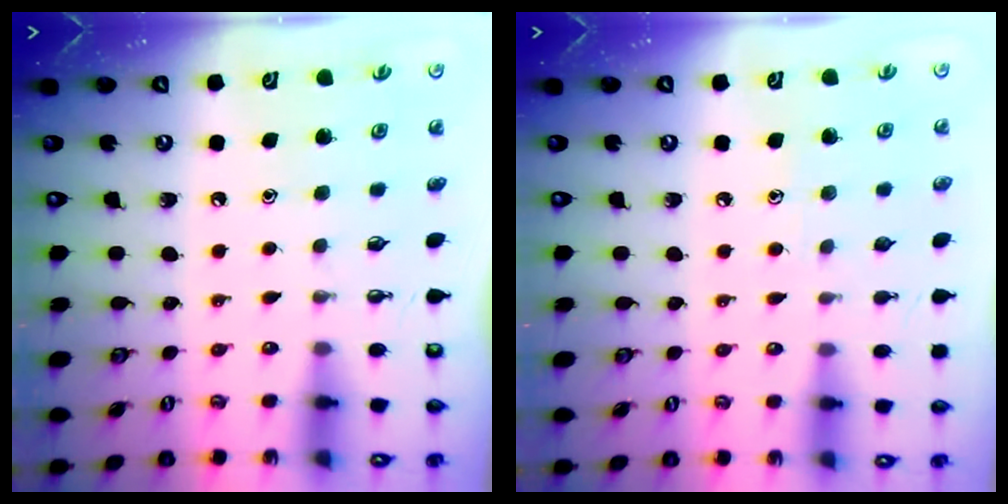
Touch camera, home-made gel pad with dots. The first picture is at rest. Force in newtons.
{"total": 3.7, "press": 3.7, "slide": 0.4}